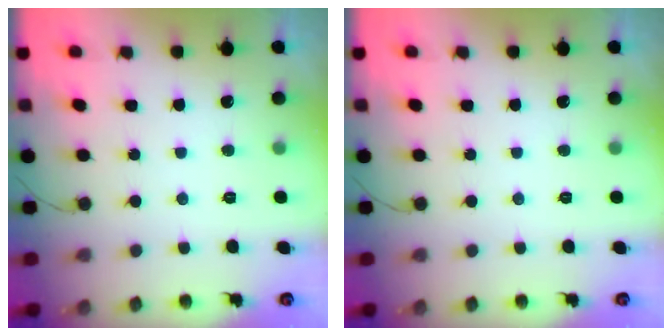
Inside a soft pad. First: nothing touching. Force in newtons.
{"total": 0.0}